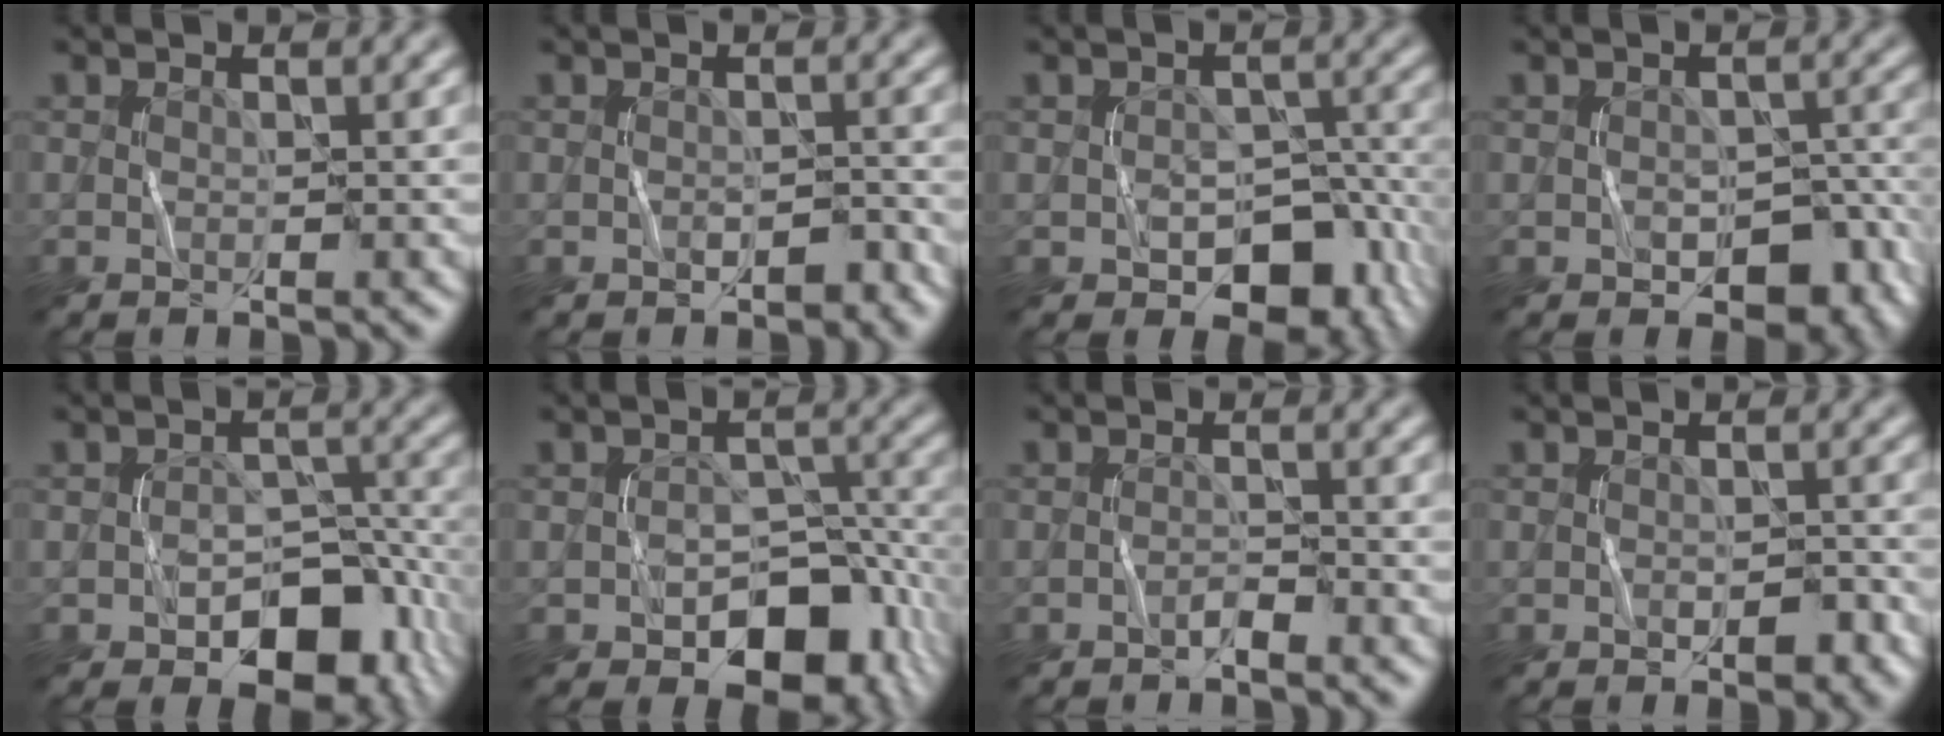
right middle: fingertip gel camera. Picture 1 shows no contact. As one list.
[{"total": 1.3, "force": [-0.9, 0.8, 0.7], "torque": [-0.011, 0.002, -0.011]}, {"total": 7.6, "force": [-3.5, 5.0, 4.6], "torque": [-0.056, -0.009, -0.042]}, {"total": 6.4, "force": [-3.0, 4.2, 3.9], "torque": [-0.043, -0.008, -0.033]}, {"total": 7.6, "force": [-3.7, 4.7, 4.6], "torque": [-0.052, 0.002, -0.053]}, {"total": 8.5, "force": [-4.1, 5.3, 5.2], "torque": [-0.058, -0.001, -0.057]}, {"total": 0.9, "force": [-0.8, 0.2, 0.5], "torque": [-0.009, 0.005, -0.013]}, {"total": 1.7, "force": [-0.7, 0.9, 1.2], "torque": [-0.018, 0.000, -0.010]}]